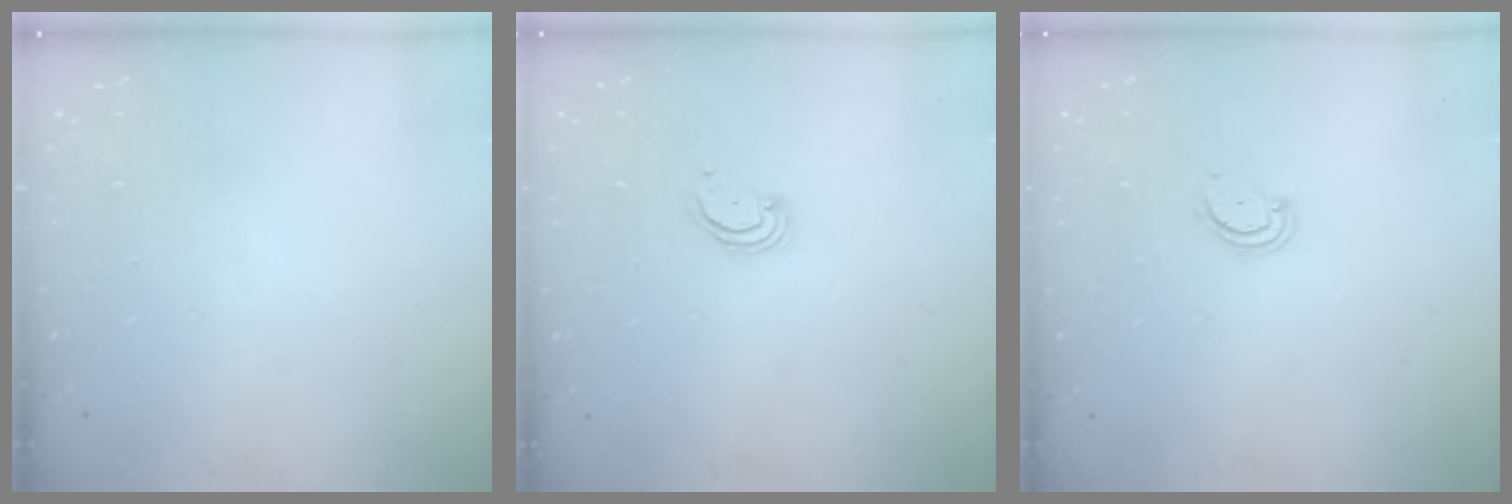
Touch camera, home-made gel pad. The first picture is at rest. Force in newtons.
{"total": 2.3, "press": 2.2, "slide": 0.2}
{"total": 2.6, "press": 2.6, "slide": 0.3}